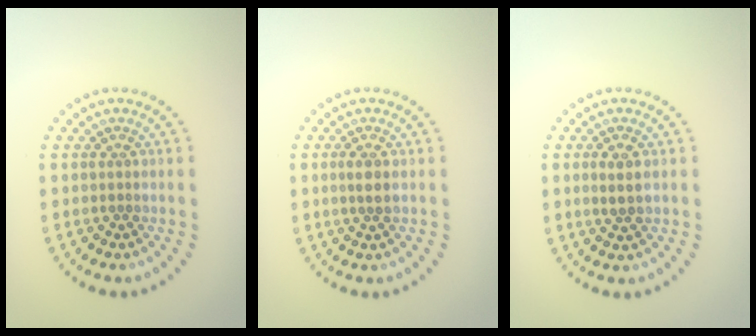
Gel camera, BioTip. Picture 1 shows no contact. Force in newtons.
{"total": 1.6, "press": 1.4, "slide": 0.7}
{"total": 1.3, "press": 1.2, "slide": 0.5}